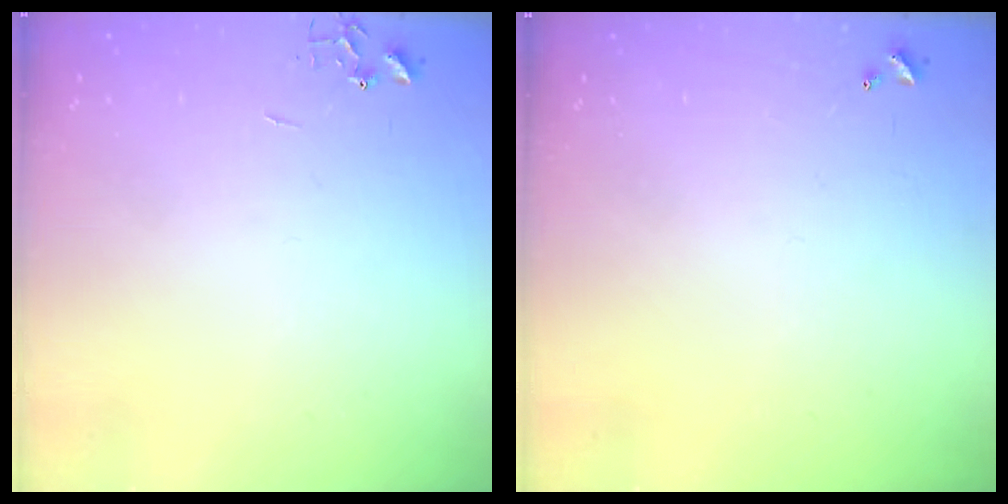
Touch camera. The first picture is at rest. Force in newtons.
{"total": 0.0}